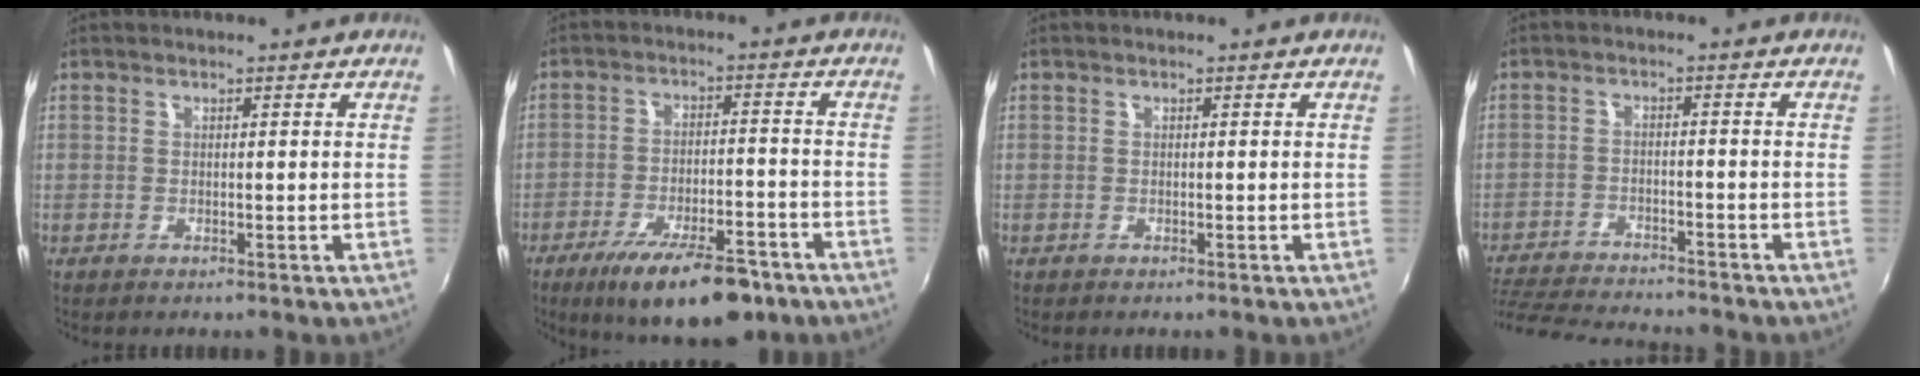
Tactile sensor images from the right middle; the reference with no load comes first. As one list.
[{"total": 14.9, "force": [-10.3, 4.6, 9.8], "torque": [-0.173, -0.020, -0.155]}, {"total": 0.0}, {"total": 14.1, "force": [-12.8, 2.5, 5.5], "torque": [-0.132, -0.022, -0.207]}]